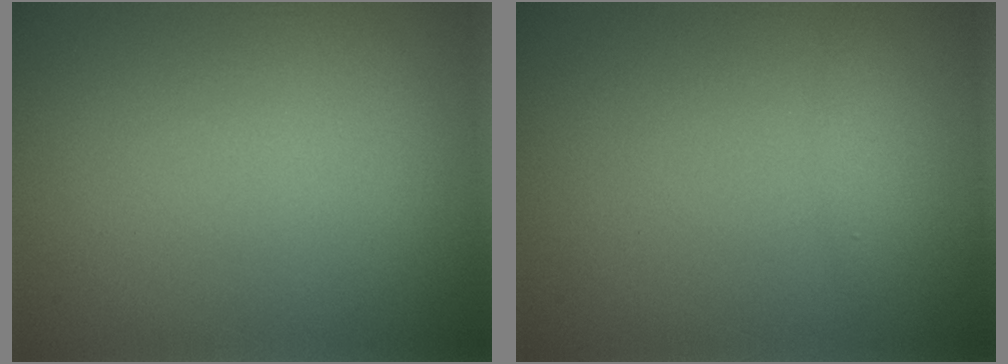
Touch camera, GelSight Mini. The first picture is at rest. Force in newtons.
{"total": 0.6, "press": 0.6, "slide": 0.1}